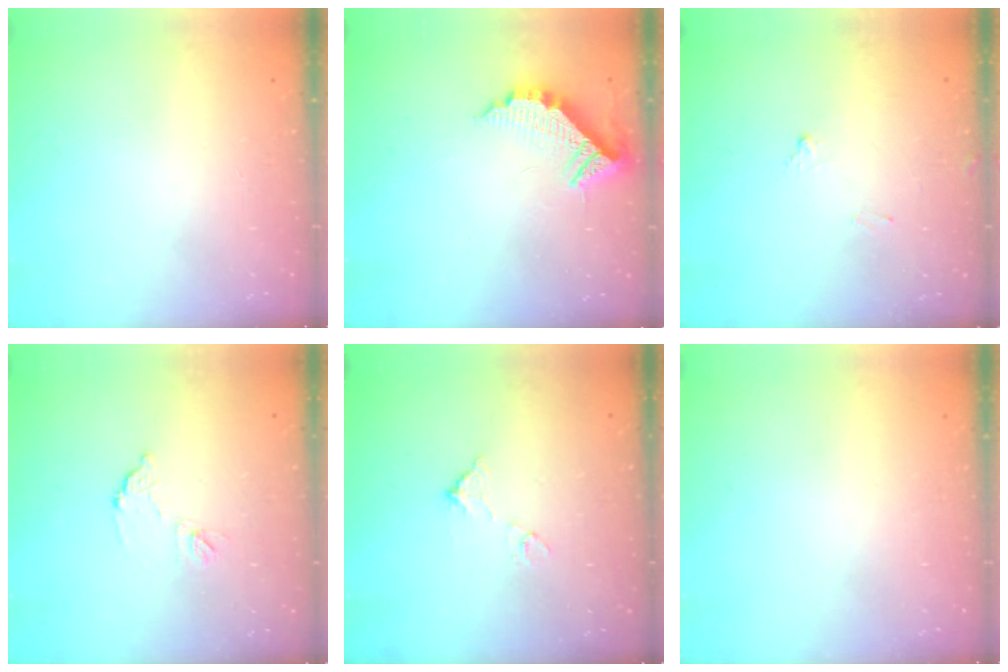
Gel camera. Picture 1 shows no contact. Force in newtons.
{"total": 10.1, "press": 10.1, "slide": 0.5}
{"total": 7.3, "press": 7.3, "slide": 0.4}
{"total": 7.1, "press": 7.1, "slide": 0.4}
{"total": 5.9, "press": 5.9, "slide": 0.3}
{"total": 0.0}